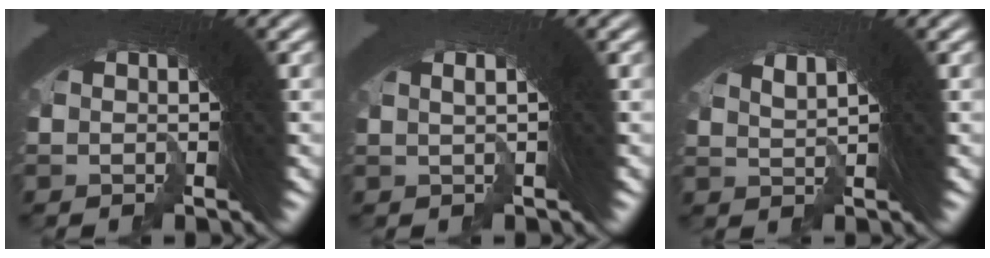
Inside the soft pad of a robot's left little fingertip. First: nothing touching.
{"total": 1.2, "force": [-0.1, 0.7, 1.0], "torque": [-0.021, 0.005, -0.005]}
{"total": 2.9, "force": [0.2, 1.9, 2.2], "torque": [-0.067, -0.012, 0.005]}